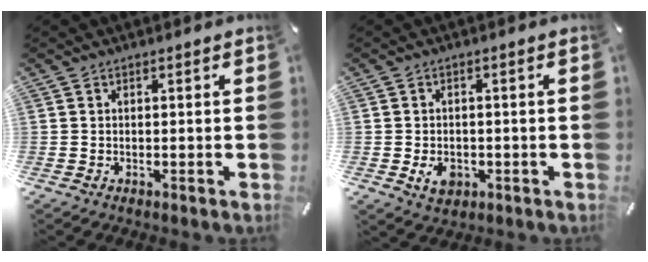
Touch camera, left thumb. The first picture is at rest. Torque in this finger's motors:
{"motor_torque": [0.26, 1.13, 0.20, 0.10, 0.00]}